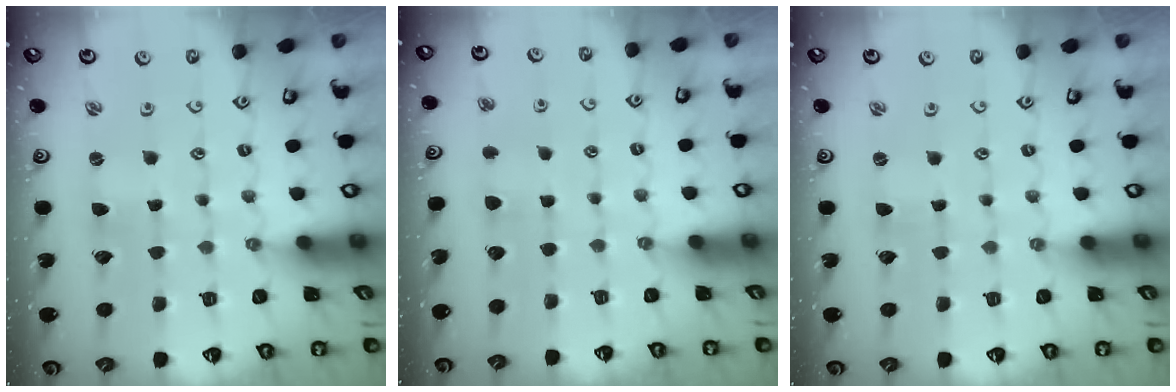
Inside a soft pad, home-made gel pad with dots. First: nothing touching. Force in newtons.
{"total": 3.1, "press": 3.1, "slide": 0.4}
{"total": 0.0}